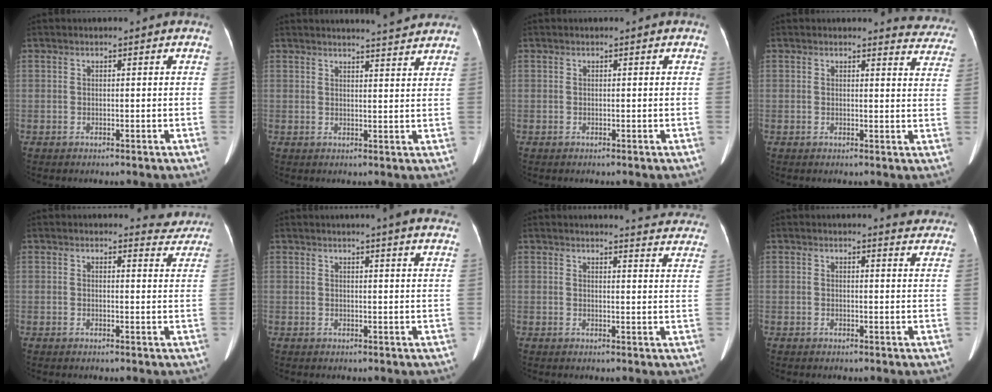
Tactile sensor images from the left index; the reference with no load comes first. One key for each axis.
{"total": 6.1, "fx": 5.9, "fy": -0.4, "fz": 1.8, "tx": -0.033, "ty": -0.003, "tz": 0.065}
{"total": 0.0}
{"total": 6.1, "fx": 6.0, "fy": 1.3, "fz": 0.1, "tx": 0.021, "ty": -0.032, "tz": 0.035}
{"total": 4.0, "fx": 3.8, "fy": 1.0, "fz": -0.2, "tx": 0.013, "ty": -0.024, "tz": 0.024}
{"total": 11.3, "fx": 10.2, "fy": 0.0, "fz": 4.8, "tx": -0.056, "ty": -0.017, "tz": 0.098}
{"total": 14.6, "fx": 14.4, "fy": 1.2, "fz": 2.5, "tx": -0.002, "ty": -0.081, "tz": 0.129}
{"total": 5.3, "fx": 5.1, "fy": 0.7, "fz": 0.9, "tx": -0.002, "ty": -0.015, "tz": 0.034}